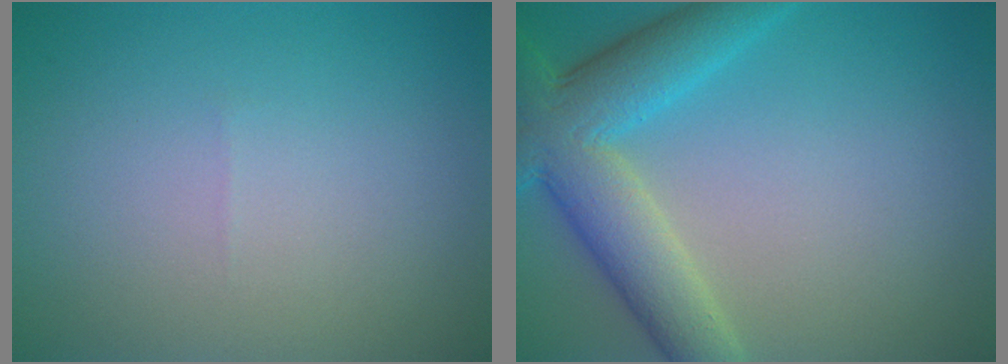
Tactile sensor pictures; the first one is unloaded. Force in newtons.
{"total": 7.5, "press": 7.5, "slide": 0.3}